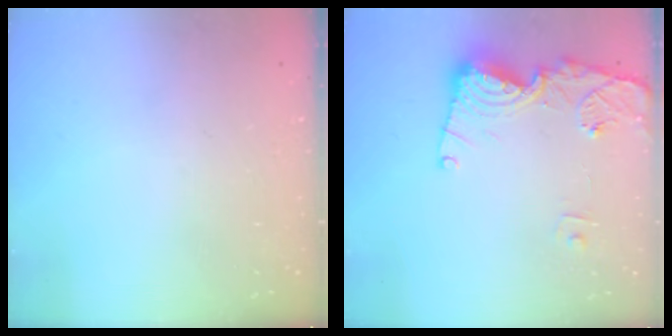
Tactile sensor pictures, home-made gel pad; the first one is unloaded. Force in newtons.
{"total": 13.6, "press": 13.5, "slide": 1.8}